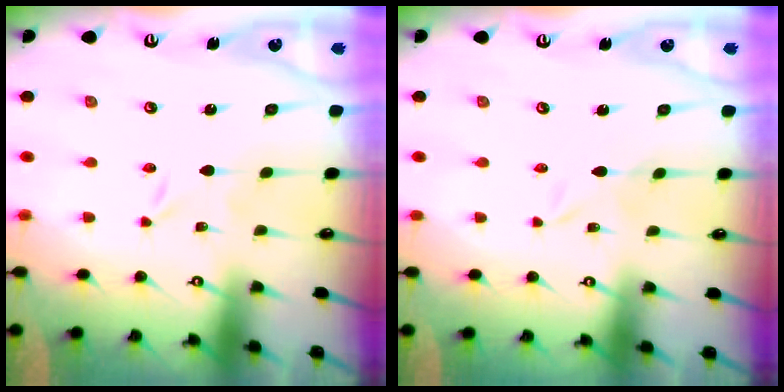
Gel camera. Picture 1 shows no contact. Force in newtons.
{"total": 1.3, "press": 1.3, "slide": 0.1}